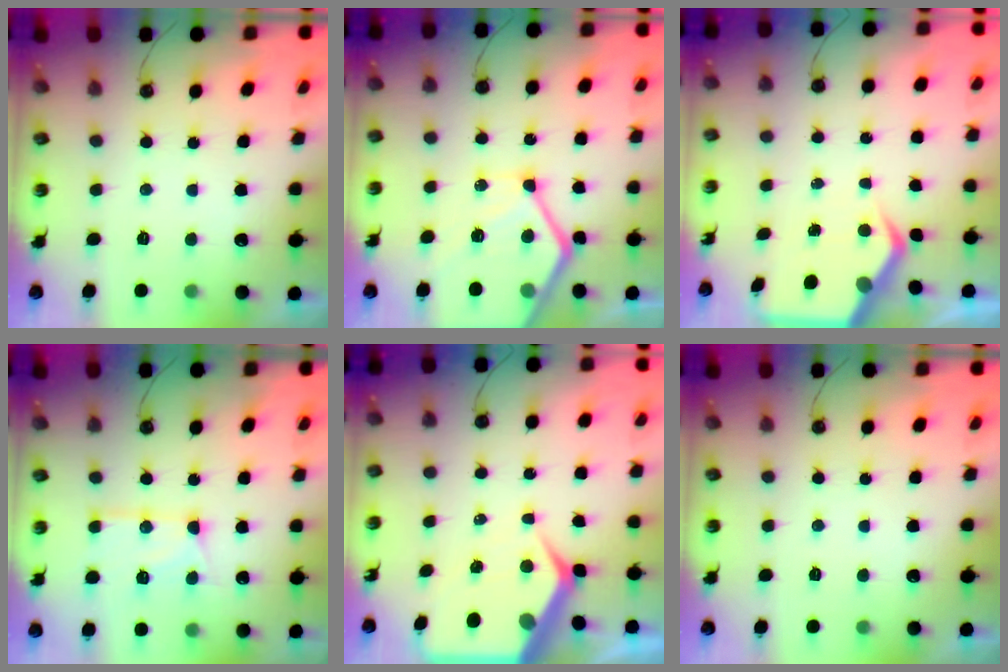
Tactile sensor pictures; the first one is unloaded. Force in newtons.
{"total": 18.1, "press": 18.0, "slide": 1.6}
{"total": 6.2, "press": 6.2, "slide": 0.8}
{"total": 13.6, "press": 13.6, "slide": 1.2}
{"total": 10.5, "press": 10.4, "slide": 1.0}
{"total": 0.0}